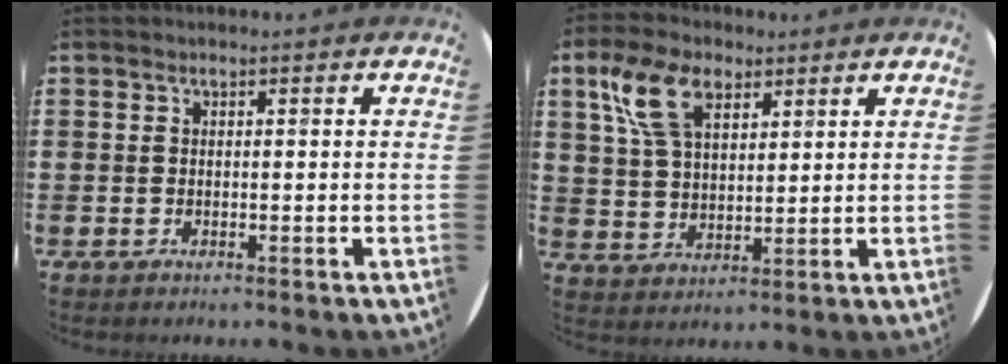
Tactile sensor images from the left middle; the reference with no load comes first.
{"total": 8.3, "force": [4.7, 4.4, 5.3], "torque": [-0.121, 0.014, 0.087]}